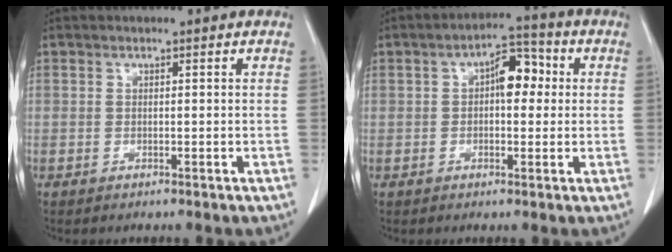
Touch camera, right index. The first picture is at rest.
{"total": 6.2, "force": [0.9, 2.9, 5.4], "torque": [-0.076, 0.028, 0.010]}